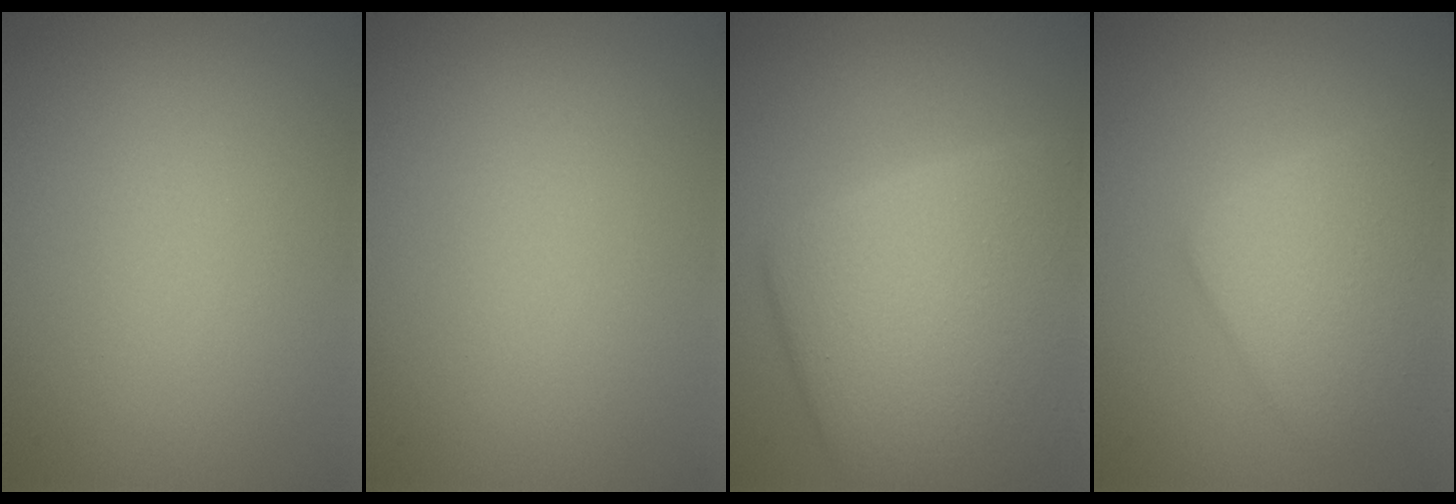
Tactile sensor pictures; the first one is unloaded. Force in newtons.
{"total": 0.0}
{"total": 8.6, "press": 8.6, "slide": 0.4}
{"total": 4.4, "press": 4.4, "slide": 0.1}